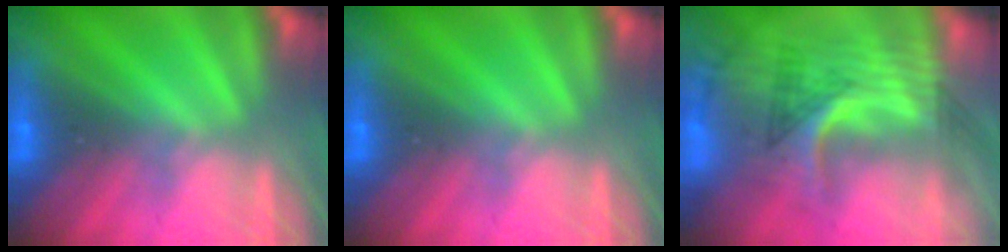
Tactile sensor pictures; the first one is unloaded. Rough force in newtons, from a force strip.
{"total": 0.0}
{"total": 2.8}